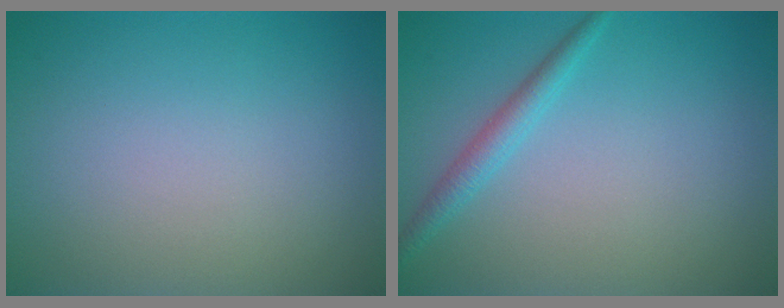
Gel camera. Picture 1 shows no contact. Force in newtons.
{"total": 1.9, "press": 1.9, "slide": 0.1}